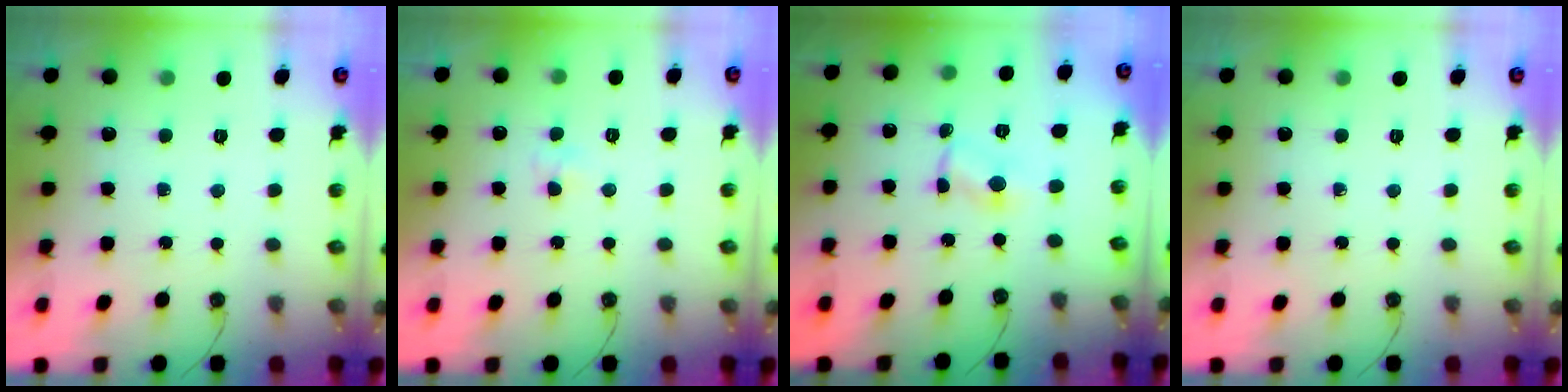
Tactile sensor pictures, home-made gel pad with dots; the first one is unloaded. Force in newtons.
{"total": 2.9, "press": 2.8, "slide": 0.5}
{"total": 1.5, "press": 1.5, "slide": 0.2}
{"total": 0.0}